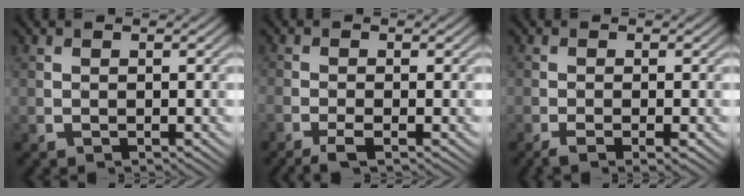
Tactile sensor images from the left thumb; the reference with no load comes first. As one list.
[{"total": 2.8, "force": [-1.9, 0.5, 2.1], "torque": [-0.042, 0.001, -0.044]}, {"total": 3.0, "force": [-1.6, 0.5, 2.4], "torque": [-0.045, -0.001, -0.035]}]